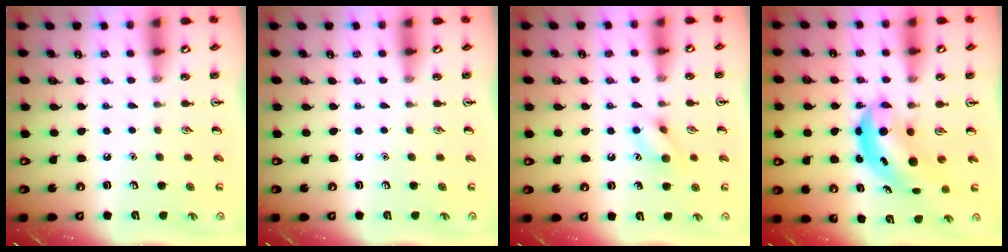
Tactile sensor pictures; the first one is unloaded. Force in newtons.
{"total": 0.0}
{"total": 8.3, "press": 8.3, "slide": 0.4}
{"total": 6.1, "press": 5.9, "slide": 1.6}